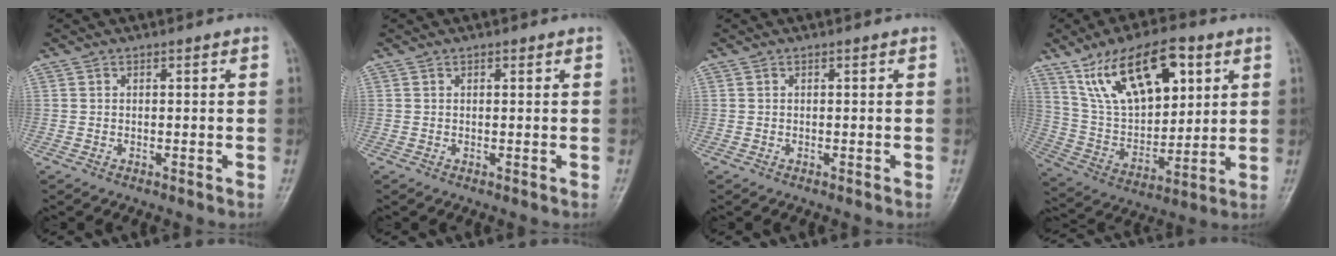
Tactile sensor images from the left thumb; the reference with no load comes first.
{"total": 0.5, "force": [0.4, 0.3, 0.3], "torque": [0.000, -0.002, 0.003]}
{"total": 0.0}
{"total": 19.5, "force": [9.4, 9.9, 13.9], "torque": [-0.194, -0.029, 0.178]}